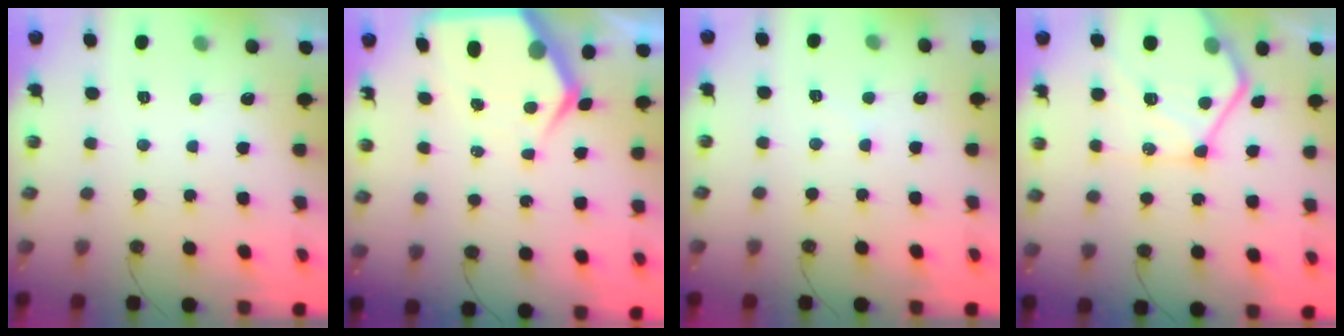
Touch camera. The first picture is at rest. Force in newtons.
{"total": 9.4, "press": 9.3, "slide": 1.1}
{"total": 3.8, "press": 3.7, "slide": 0.8}
{"total": 18.1, "press": 18.0, "slide": 2.1}